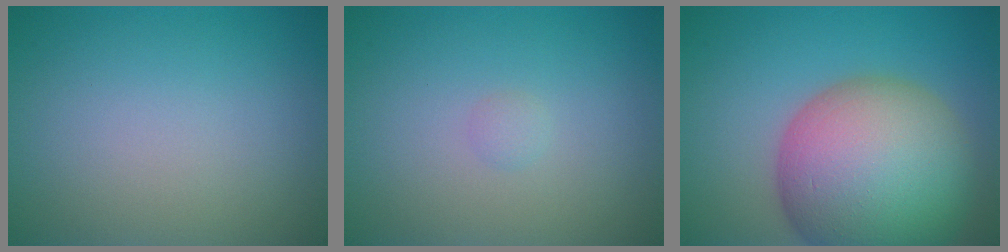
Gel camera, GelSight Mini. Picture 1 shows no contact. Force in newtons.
{"total": 0.6, "press": 0.6, "slide": 0.0}
{"total": 15.3, "press": 15.3, "slide": 0.9}